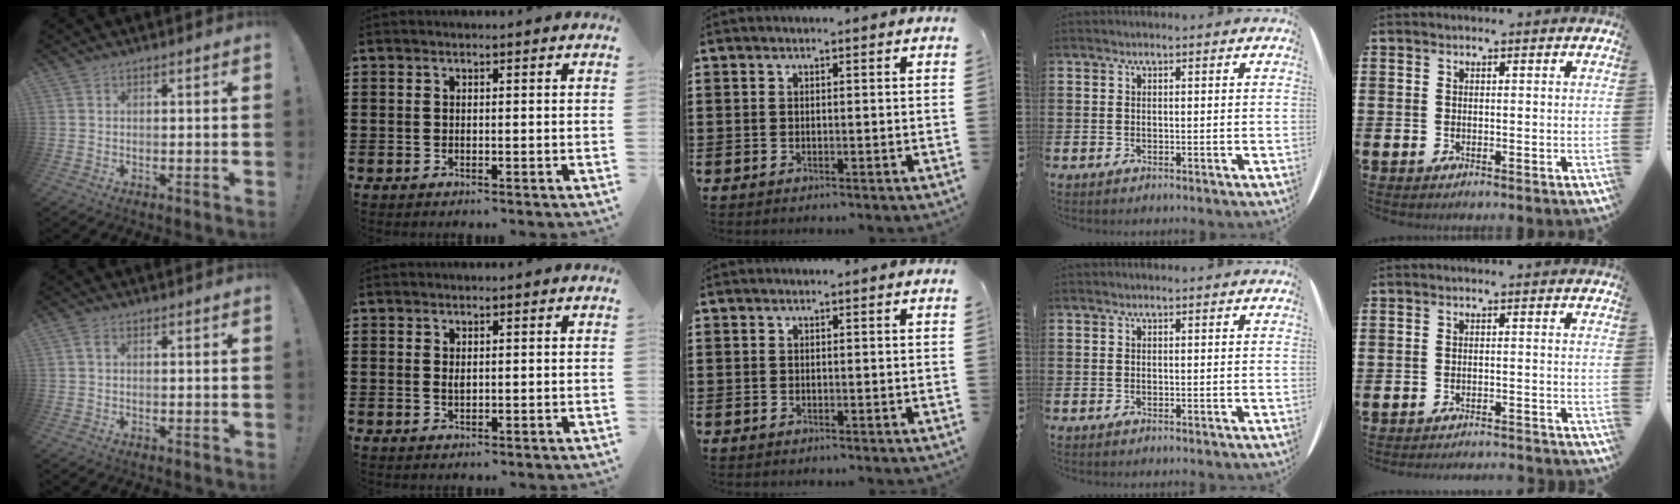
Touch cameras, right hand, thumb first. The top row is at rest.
{"thumb": {"total": 1.7, "force": [0.5, 1.0, 1.4], "torque": [-0.022, 0.002, 0.007]}, "index": {"total": 1.0, "force": [0.4, 0.5, 0.7], "torque": [-0.016, 0.004, 0.007]}, "little": {"total": 1.6, "force": [-1.6, -0.2, 0.0], "torque": [-0.002, 0.003, -0.033]}}